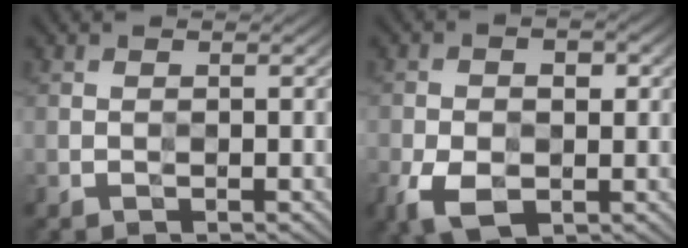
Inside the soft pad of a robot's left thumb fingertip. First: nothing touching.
{"total": 7.1, "force": [-1.9, 4.6, 5.1], "torque": [-0.098, -0.012, -0.034]}